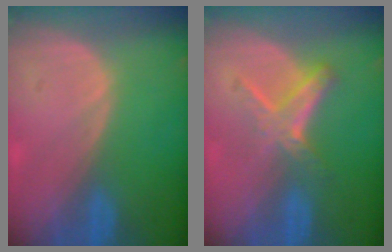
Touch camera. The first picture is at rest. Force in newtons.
{"total": 5.8, "press": 5.2, "slide": 2.7}